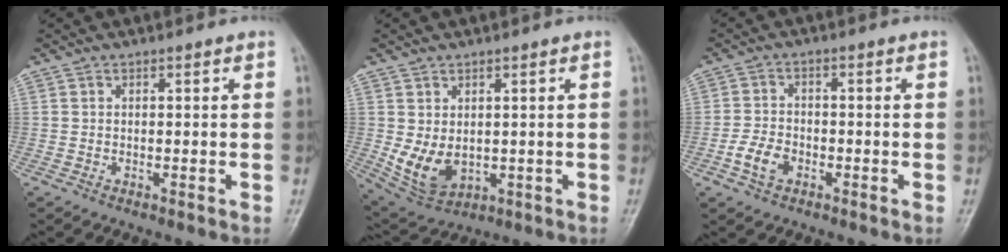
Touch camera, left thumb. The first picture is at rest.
{"total": 7.6, "force": [0.0, 5.3, 5.4], "torque": [-0.086, -0.015, 0.023]}
{"total": 4.9, "force": [-2.2, 3.3, 2.9], "torque": [-0.051, 0.013, -0.045]}